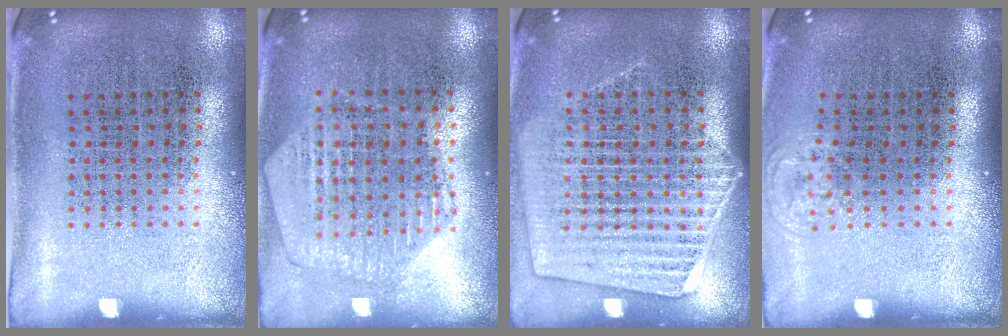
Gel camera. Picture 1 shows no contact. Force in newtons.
{"total": 0.9, "press": 0.8, "slide": 0.1}
{"total": 1.7, "press": 1.6, "slide": 0.7}
{"total": 0.6, "press": 0.5, "slide": 0.3}